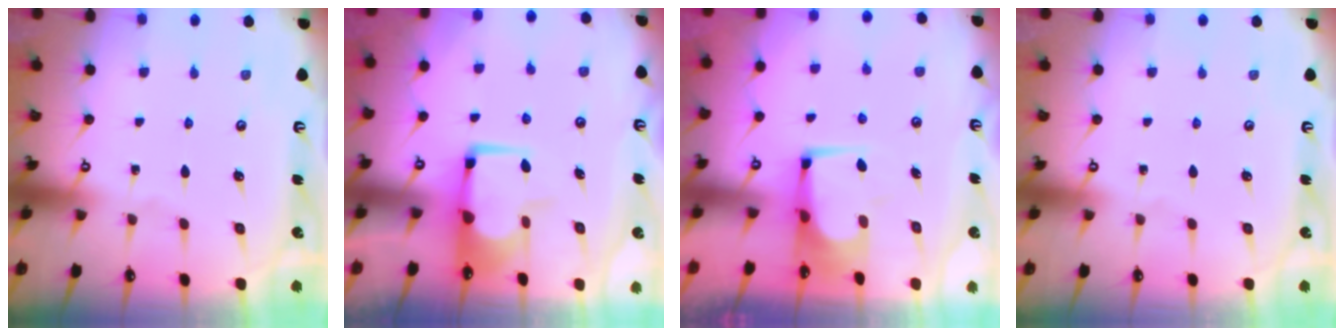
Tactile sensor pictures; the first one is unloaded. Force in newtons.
{"total": 1.7, "press": 1.4, "slide": 0.8}
{"total": 1.2, "press": 1.2, "slide": 0.2}
{"total": 0.0}